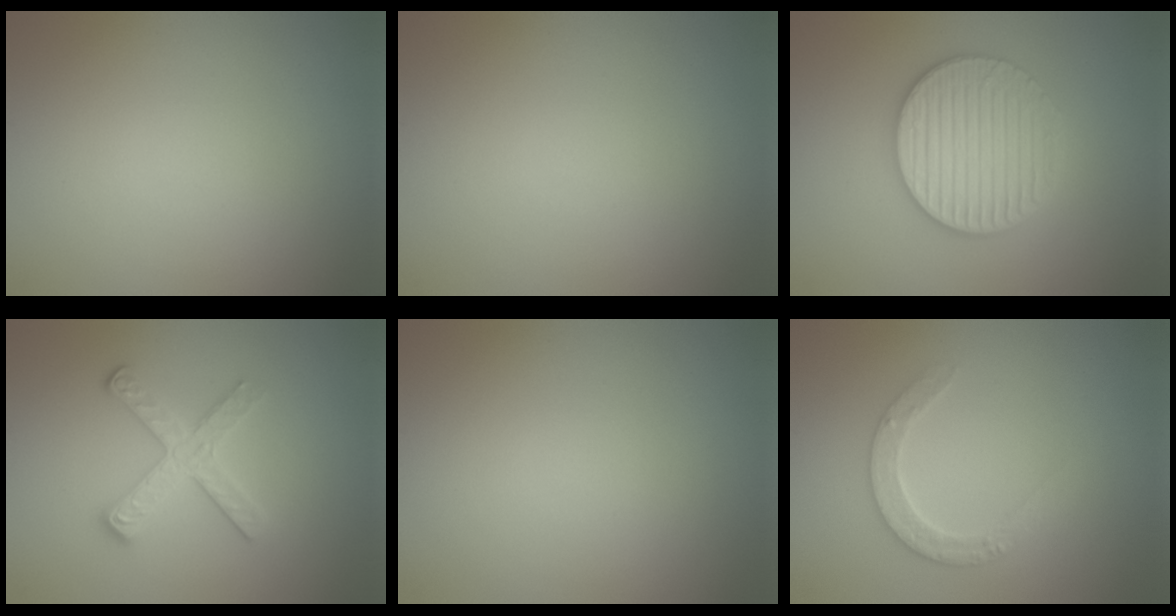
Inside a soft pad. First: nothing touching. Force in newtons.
{"total": 0.0}
{"total": 5.7, "press": 5.6, "slide": 1.1}
{"total": 3.2, "press": 2.8, "slide": 1.5}
{"total": 0.0}
{"total": 2.7, "press": 2.6, "slide": 0.5}